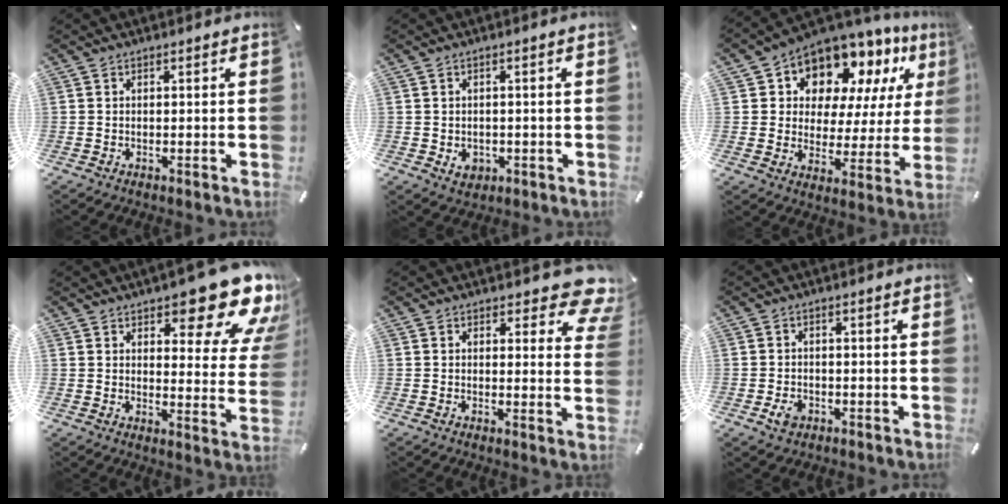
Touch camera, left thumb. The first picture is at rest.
{"total": 3.1, "force": [-0.8, 2.7, 1.4], "torque": [-0.014, 0.002, -0.015]}
{"total": 11.0, "force": [8.6, 6.5, 2.4], "torque": [-0.059, -0.081, 0.158]}
{"total": 16.0, "force": [11.1, 6.3, 9.5], "torque": [-0.119, -0.085, 0.186]}
{"total": 7.9, "force": [5.0, 3.6, 5.0], "torque": [-0.050, -0.034, 0.084]}
{"total": 3.0, "force": [-1.4, 2.2, 1.5], "torque": [-0.033, 0.004, -0.026]}